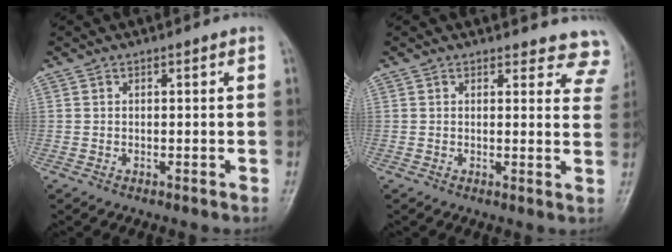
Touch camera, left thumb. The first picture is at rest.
{"total": 8.5, "force": [8.0, 3.0, -0.1], "torque": [0.060, -0.047, 0.047]}